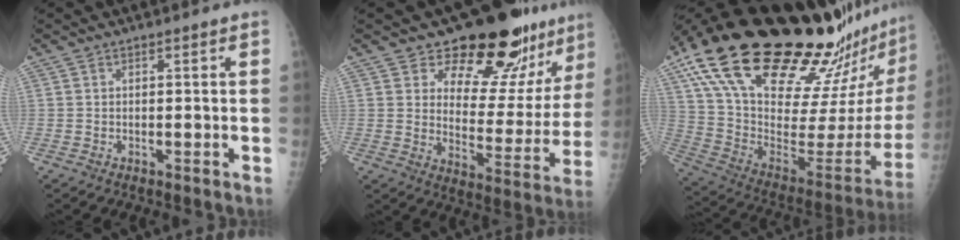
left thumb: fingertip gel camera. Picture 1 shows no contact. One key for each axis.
{"total": 19.3, "fx": 15.0, "fy": 8.2, "fz": 8.9, "tx": -0.063, "ty": -0.111, "tz": 0.199}
{"total": 38.8, "fx": 28.6, "fy": 9.3, "fz": 24.5, "tx": -0.385, "ty": -0.113, "tz": 0.450}